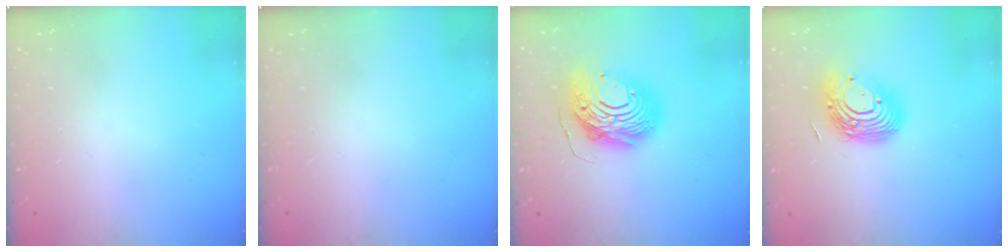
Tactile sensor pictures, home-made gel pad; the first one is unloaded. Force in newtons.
{"total": 0.0}
{"total": 15.2, "press": 15.1, "slide": 1.3}
{"total": 15.2, "press": 15.1, "slide": 1.4}